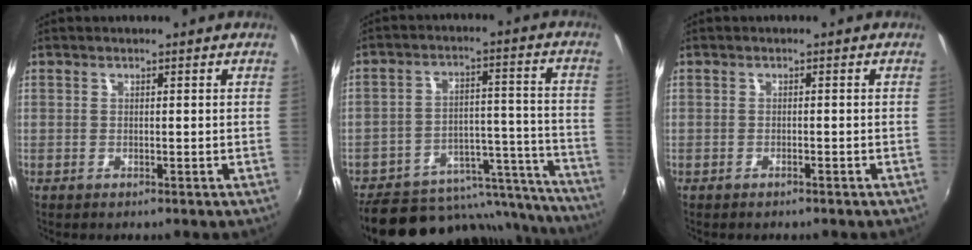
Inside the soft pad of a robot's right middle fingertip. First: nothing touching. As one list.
[{"total": 21.0, "force": [-16.4, 10.6, 7.6], "torque": [-0.127, 0.051, -0.196]}, {"total": 0.8, "force": [-0.7, 0.2, 0.2], "torque": [-0.006, 0.002, -0.012]}]